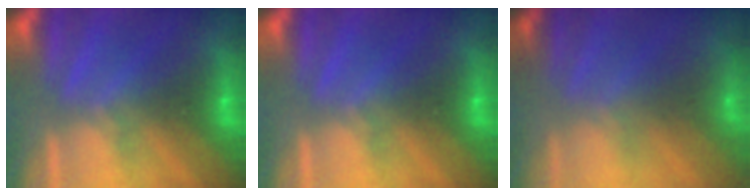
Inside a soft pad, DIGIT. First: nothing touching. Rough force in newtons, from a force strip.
{"total": 0.0}
{"total": 5.8}